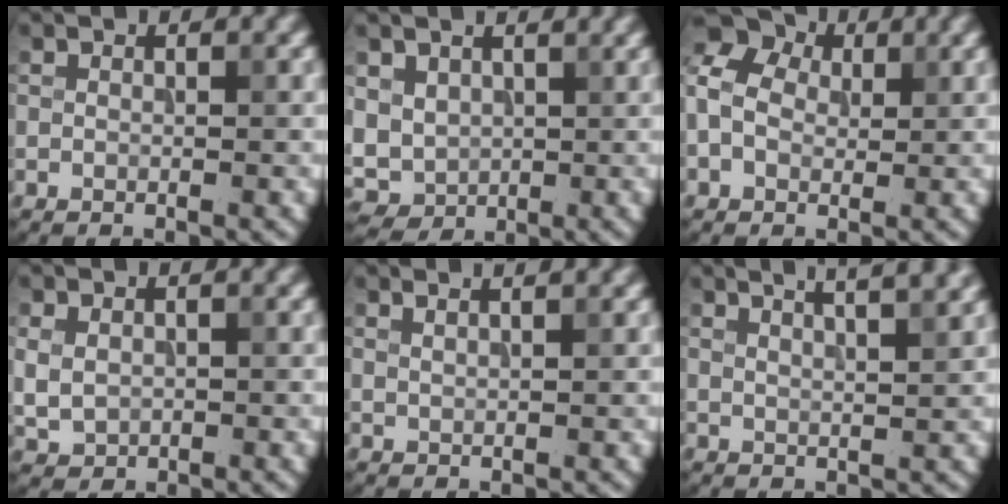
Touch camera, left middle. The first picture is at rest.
{"total": 4.9, "force": [1.4, 4.1, 2.2], "torque": [-0.067, 0.008, 0.029]}
{"total": 6.3, "force": [0.6, 4.9, 3.9], "torque": [-0.092, 0.028, -0.001]}
{"total": 2.3, "force": [0.2, 1.8, 1.4], "torque": [-0.034, -0.003, 0.006]}
{"total": 3.0, "force": [2.2, 1.2, 1.7], "torque": [-0.004, 0.017, 0.004]}
{"total": 7.0, "force": [4.9, 2.6, 4.3], "torque": [-0.025, 0.047, 0.034]}